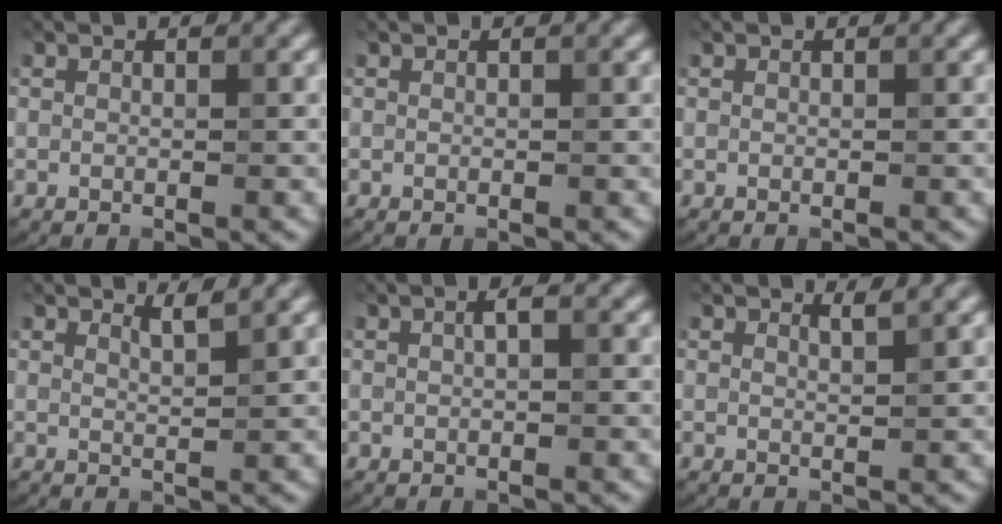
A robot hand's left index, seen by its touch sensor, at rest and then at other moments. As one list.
[{"total": 0.0}, {"total": 0.0}, {"total": 1.5, "force": [1.3, 0.3, 0.7], "torque": [-0.003, 0.002, 0.019]}, {"total": 1.0, "force": [0.2, 0.2, 1.0], "torque": [-0.020, 0.007, 0.005]}, {"total": 1.2, "force": [1.0, 0.3, 0.6], "torque": [0.001, 0.002, 0.014]}]